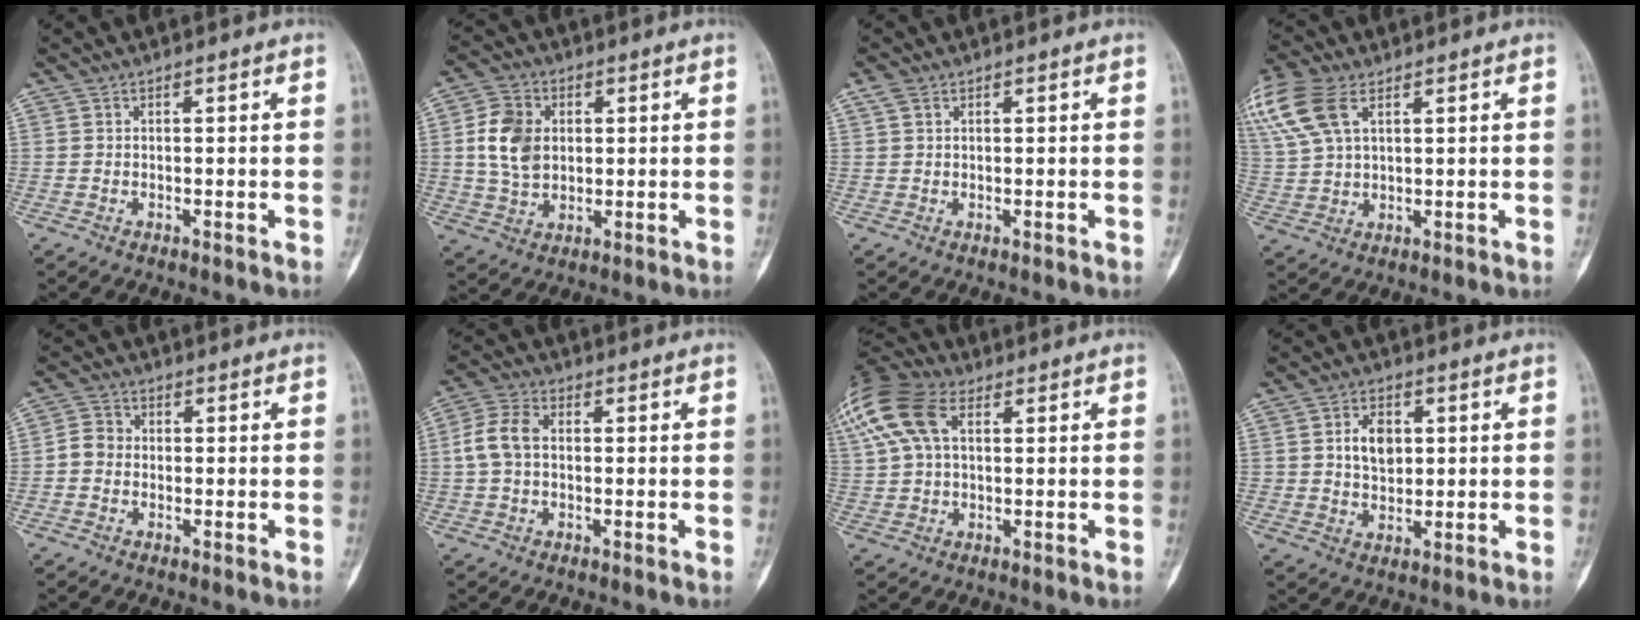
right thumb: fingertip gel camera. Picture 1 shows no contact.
{"total": 9.6, "force": [1.4, 7.2, 6.1], "torque": [-0.097, 0.003, 0.029]}
{"total": 1.6, "force": [0.9, 0.9, 1.0], "torque": [-0.024, 0.011, 0.021]}
{"total": 14.8, "force": [7.2, 8.3, 9.9], "torque": [-0.249, 0.010, 0.143]}
{"total": 3.4, "force": [-0.6, 2.9, 1.5], "torque": [-0.018, 0.010, -0.020]}
{"total": 6.3, "force": [0.2, 4.3, 4.7], "torque": [-0.101, 0.019, -0.002]}
{"total": 17.7, "force": [6.7, 10.7, 12.4], "torque": [-0.304, 0.044, 0.122]}
{"total": 6.5, "force": [1.5, 4.7, 4.3], "torque": [-0.044, -0.005, 0.027]}